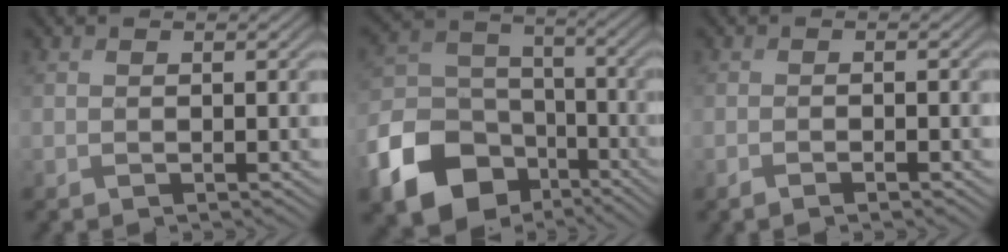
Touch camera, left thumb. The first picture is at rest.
{"total": 15.1, "force": [-8.5, 10.9, 6.1], "torque": [-0.178, -0.039, -0.157]}
{"total": 1.4, "force": [-1.0, -0.1, 1.0], "torque": [-0.011, -0.003, -0.025]}